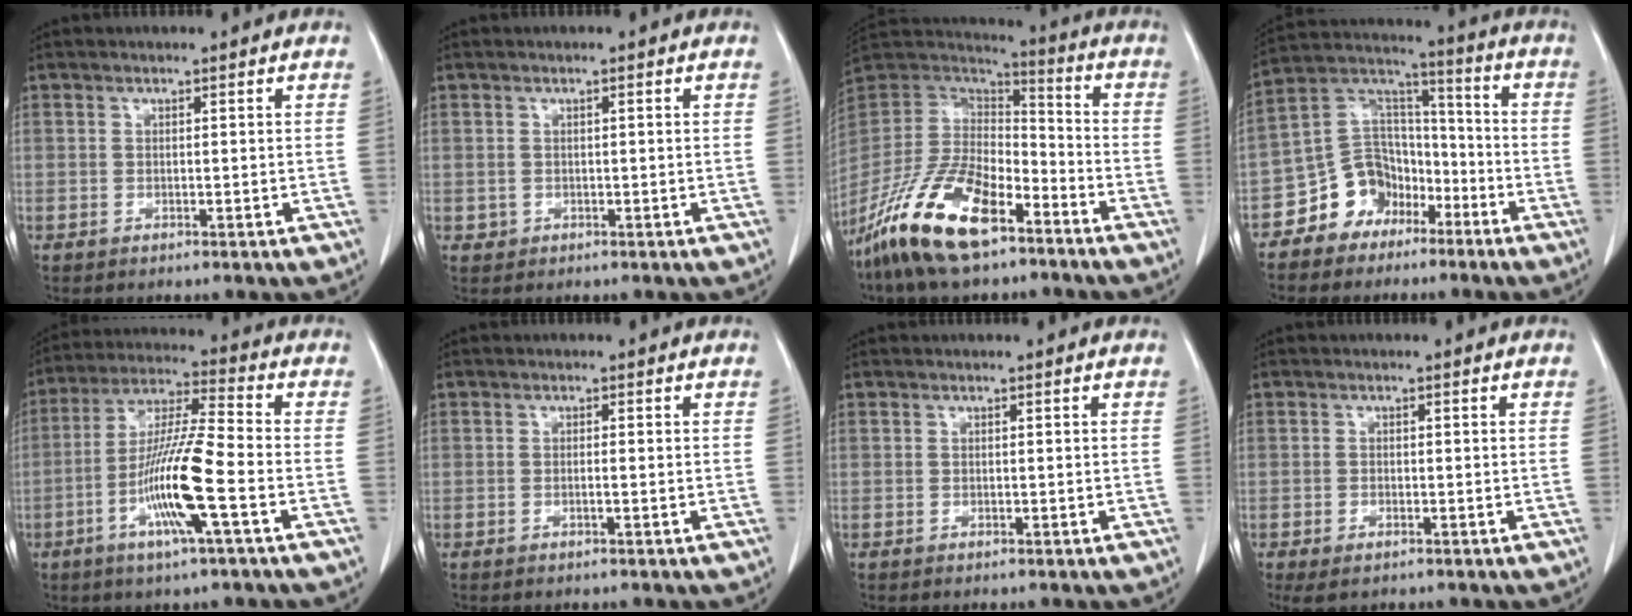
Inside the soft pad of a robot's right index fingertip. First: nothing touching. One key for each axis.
{"total": 1.0, "fx": 0.0, "fy": 1.0, "fz": 0.3, "tx": 0.000, "ty": 0.003, "tz": 0.003}
{"total": 18.9, "fx": -12.1, "fy": 6.8, "fz": 12.8, "tx": -0.274, "ty": -0.010, "tz": -0.231}
{"total": 10.7, "fx": -6.3, "fy": 8.1, "fz": 3.1, "tx": -0.061, "ty": 0.054, "tz": -0.113}
{"total": 13.0, "fx": -4.3, "fy": 0.1, "fz": 12.2, "tx": -0.241, "ty": -0.003, "tz": -0.084}
{"total": 0.5, "fx": -0.2, "fy": -0.1, "fz": 0.5, "tx": -0.008, "ty": 0.002, "tz": -0.001}
{"total": 0.0}
{"total": 2.8, "fx": -1.6, "fy": 1.2, "fz": 1.9, "tx": -0.038, "ty": -0.006, "tz": -0.020}